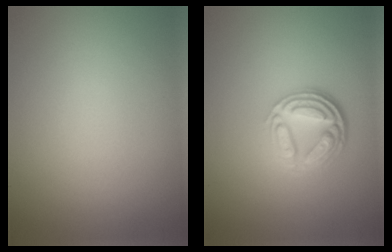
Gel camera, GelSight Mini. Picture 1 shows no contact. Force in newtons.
{"total": 4.9, "press": 3.6, "slide": 3.2}